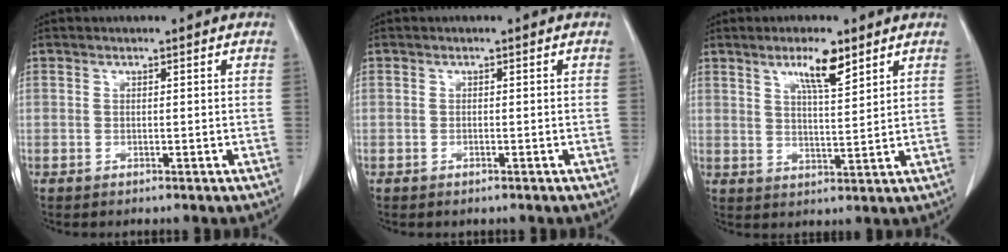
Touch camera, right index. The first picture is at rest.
{"total": 0.0}
{"total": 6.2, "force": [4.0, 0.9, 4.7], "torque": [-0.083, -0.001, 0.069]}